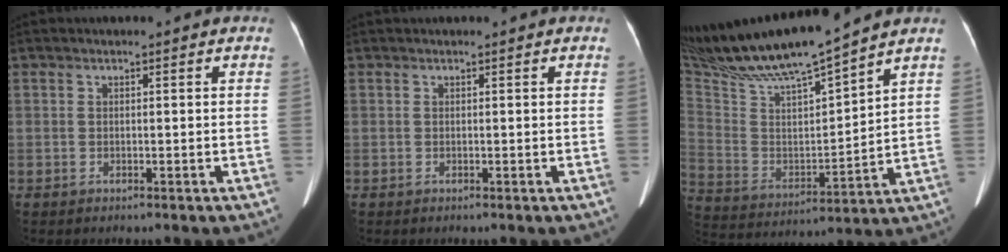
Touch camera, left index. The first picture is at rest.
{"total": 1.2, "force": [1.1, 0.0, 0.4], "torque": [-0.005, 0.024, 0.023]}
{"total": 19.4, "force": [17.2, 0.1, 9.0], "torque": [-0.178, 0.000, 0.316]}